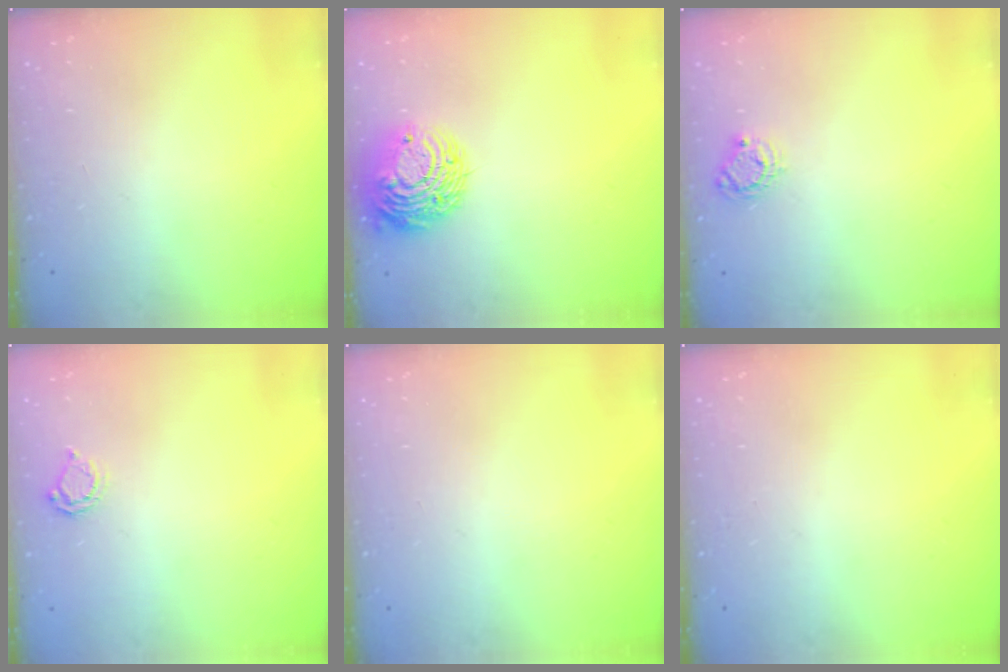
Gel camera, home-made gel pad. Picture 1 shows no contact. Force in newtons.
{"total": 12.5, "press": 12.5, "slide": 1.2}
{"total": 5.5, "press": 5.5, "slide": 0.2}
{"total": 4.0, "press": 4.0, "slide": 0.2}
{"total": 0.0}
{"total": 0.0}